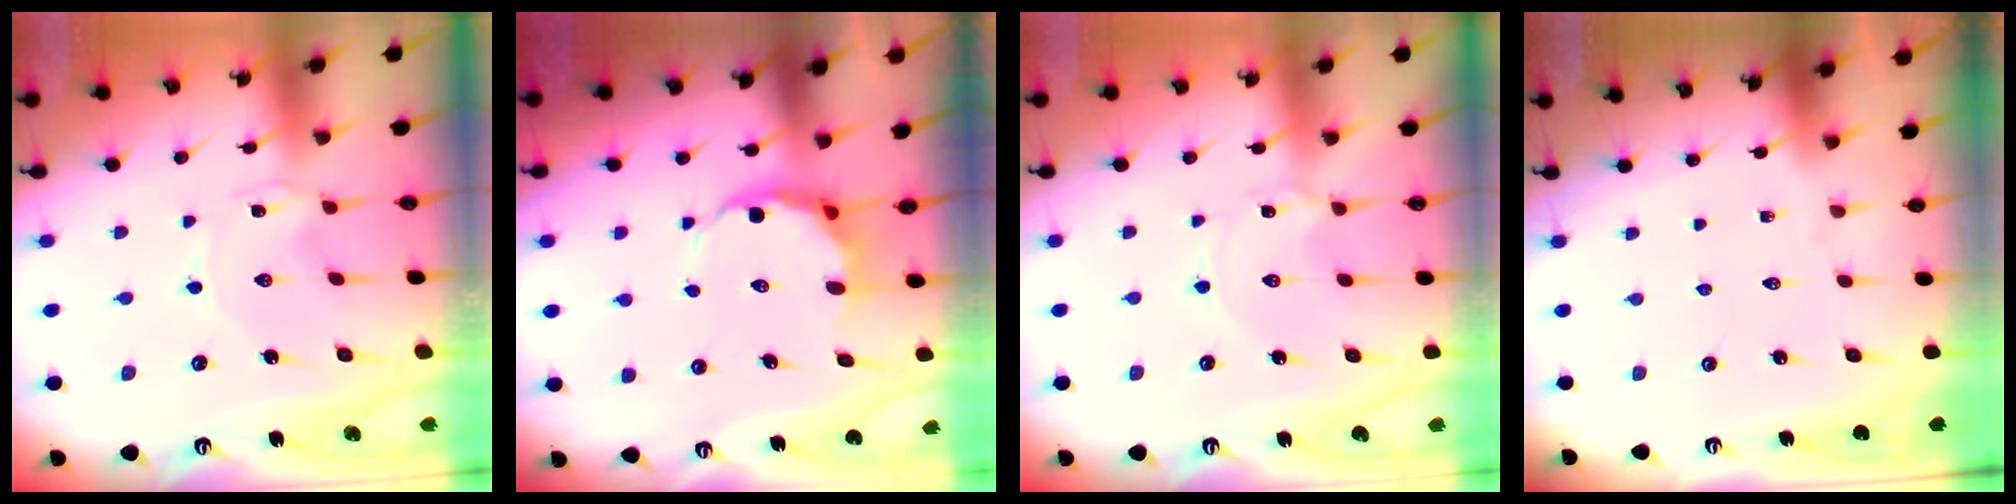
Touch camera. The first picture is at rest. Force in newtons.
{"total": 7.0, "press": 6.8, "slide": 1.7}
{"total": 1.8, "press": 1.8, "slide": 0.3}
{"total": 0.0}